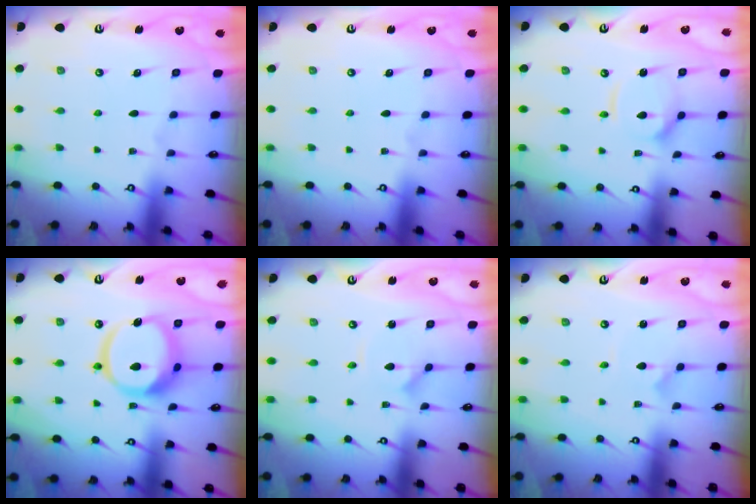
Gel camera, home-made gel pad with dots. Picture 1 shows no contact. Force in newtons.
{"total": 0.0}
{"total": 10.2, "press": 10.2, "slide": 1.2}
{"total": 14.2, "press": 14.0, "slide": 2.3}
{"total": 1.2, "press": 1.1, "slide": 0.2}
{"total": 0.6, "press": 0.5, "slide": 0.1}